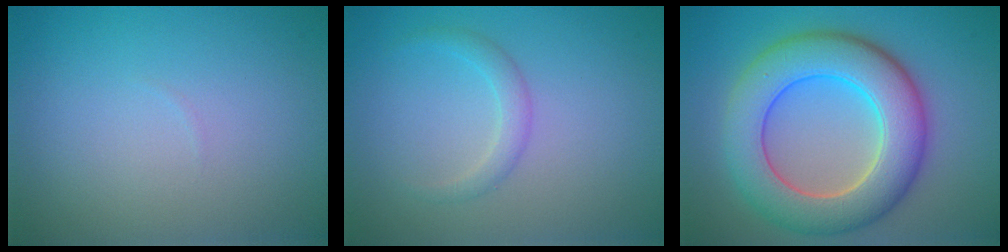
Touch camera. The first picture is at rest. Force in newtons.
{"total": 1.6, "press": 1.6, "slide": 0.0}
{"total": 9.4, "press": 9.4, "slide": 0.5}